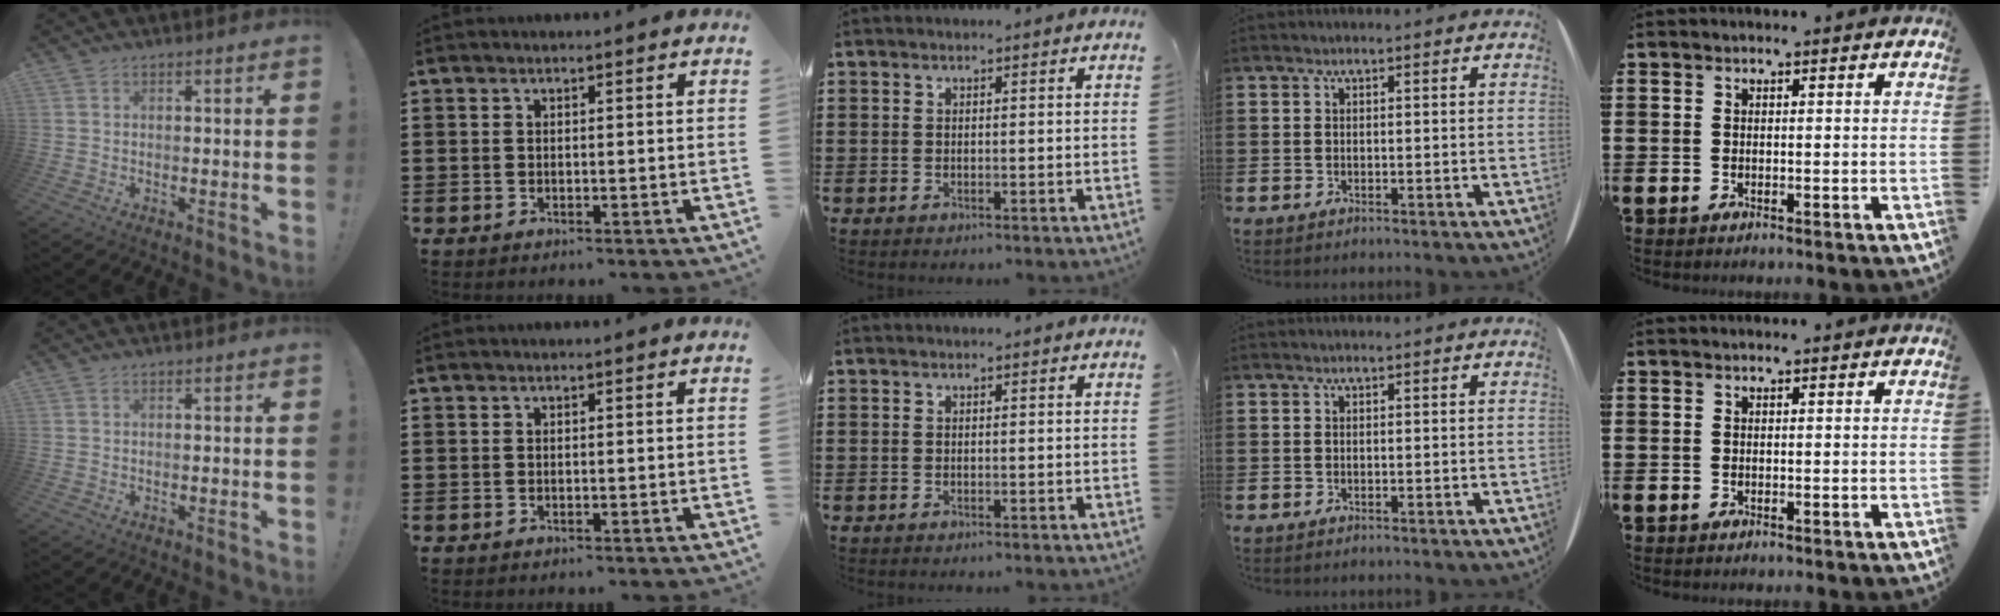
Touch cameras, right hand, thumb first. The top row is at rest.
{}